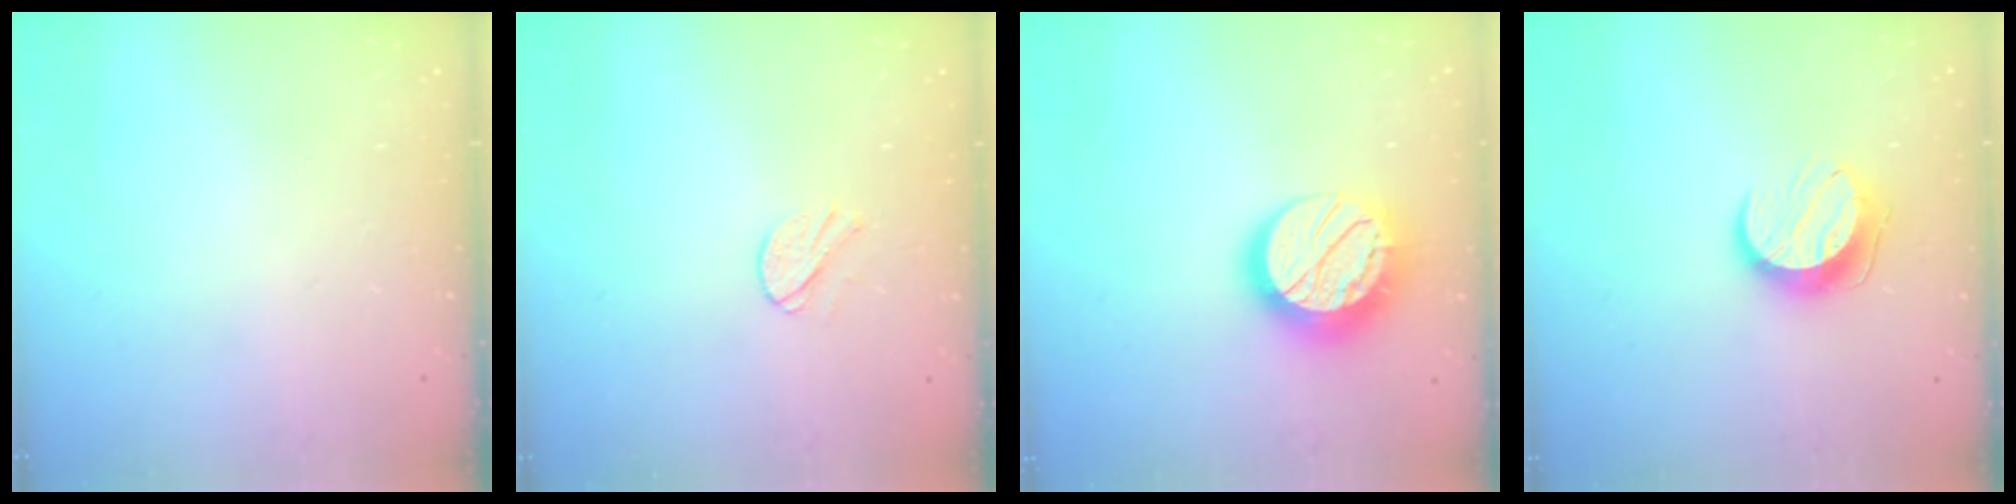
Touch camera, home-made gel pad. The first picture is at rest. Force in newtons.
{"total": 4.7, "press": 4.6, "slide": 0.5}
{"total": 16.9, "press": 16.9, "slide": 0.9}
{"total": 10.1, "press": 10.1, "slide": 0.5}